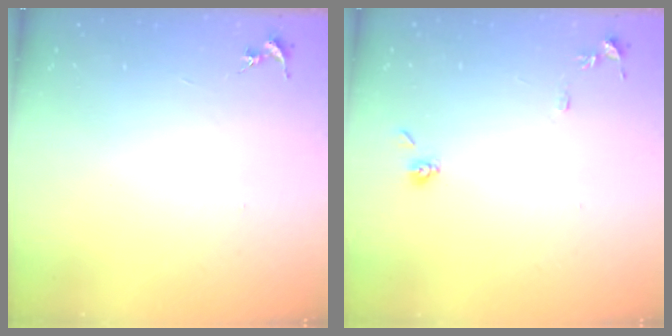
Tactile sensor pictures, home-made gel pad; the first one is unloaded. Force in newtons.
{"total": 7.2, "press": 7.2, "slide": 0.8}